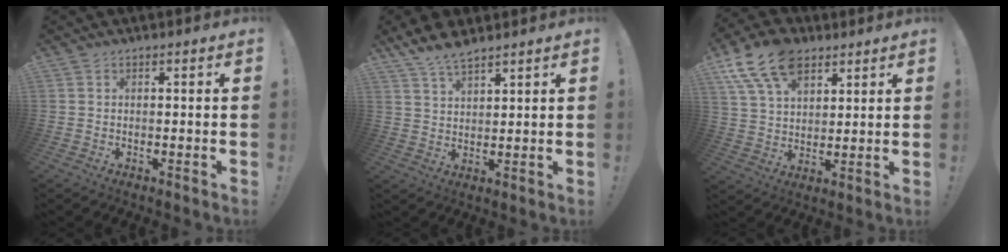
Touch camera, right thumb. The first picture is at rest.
{"total": 6.9, "force": [5.9, 1.9, 3.1], "torque": [-0.056, -0.032, 0.110]}
{"total": 14.8, "force": [8.5, 9.0, 8.0], "torque": [-0.159, -0.032, 0.160]}